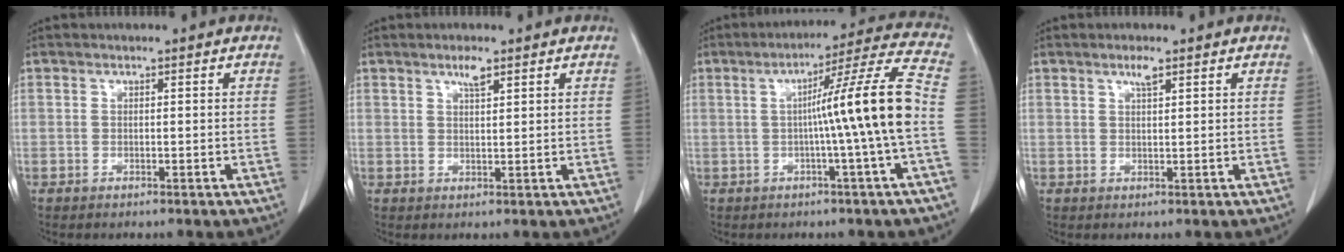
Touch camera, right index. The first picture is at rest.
{"total": 2.3, "force": [1.6, 0.4, 1.6], "torque": [-0.032, 0.001, 0.029]}
{"total": 12.4, "force": [-1.1, -2.4, 12.2], "torque": [-0.178, 0.009, -0.016]}
{"total": 1.8, "force": [1.2, 0.2, 1.3], "torque": [-0.028, 0.000, 0.023]}